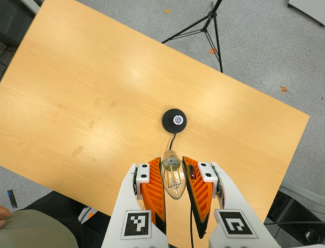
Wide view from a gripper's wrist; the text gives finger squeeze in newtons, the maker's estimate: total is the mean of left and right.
{"total": 20.3, "left": 22.9, "right": 17.8}